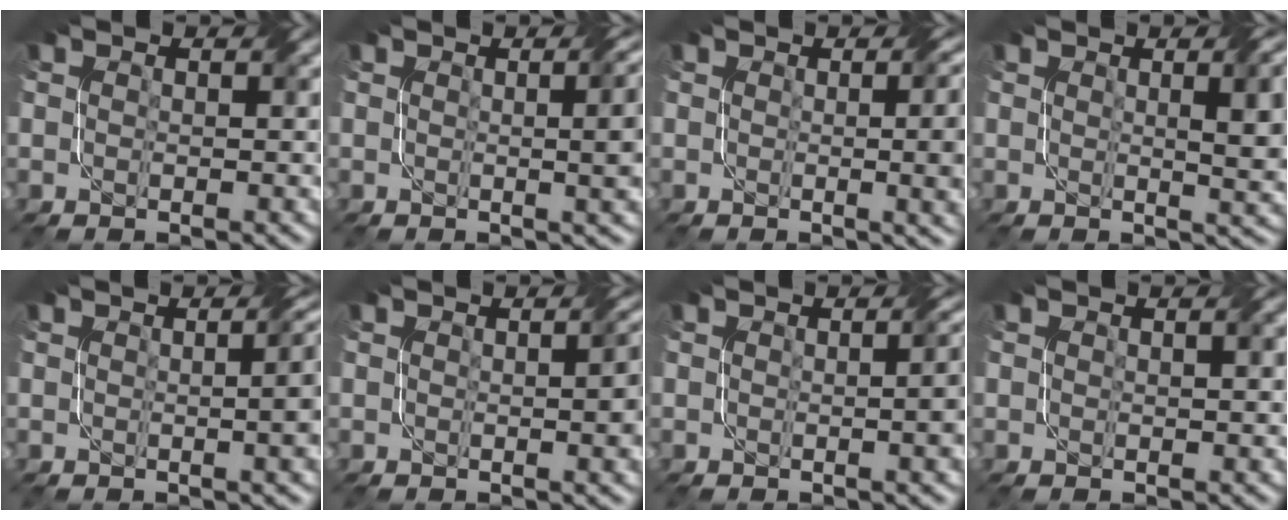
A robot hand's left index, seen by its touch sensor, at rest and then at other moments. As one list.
[{"total": 8.1, "force": [0.9, 3.4, 7.3], "torque": [-0.033, 0.022, 0.005]}, {"total": 8.4, "force": [0.5, 3.7, 7.5], "torque": [-0.035, 0.014, 0.007]}, {"total": 7.1, "force": [1.7, 2.4, 6.5], "torque": [-0.048, 0.008, 0.024]}, {"total": 8.1, "force": [0.5, 3.6, 7.3], "torque": [-0.026, 0.028, -0.002]}, {"total": 4.9, "force": [0.2, 1.6, 4.6], "torque": [-0.034, 0.011, 0.005]}, {"total": 6.3, "force": [0.1, 2.7, 5.7], "torque": [-0.024, 0.016, 0.000]}, {"total": 2.0, "force": [0.8, 0.5, 1.7], "torque": [-0.020, 0.004, 0.012]}]